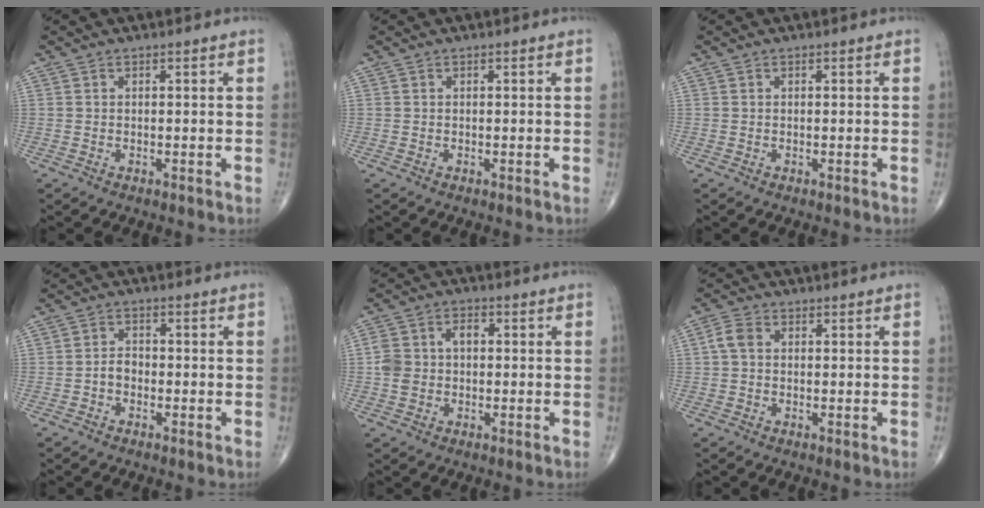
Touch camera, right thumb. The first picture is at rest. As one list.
[{"total": 0.0}, {"total": 0.0}, {"total": 2.5, "force": [-1.0, 1.8, 1.5], "torque": [-0.017, 0.010, -0.023]}, {"total": 6.6, "force": [0.1, 5.0, 4.3], "torque": [-0.080, 0.025, 0.002]}, {"total": 3.2, "force": [0.4, 2.3, 2.2], "torque": [-0.047, 0.010, 0.003]}]